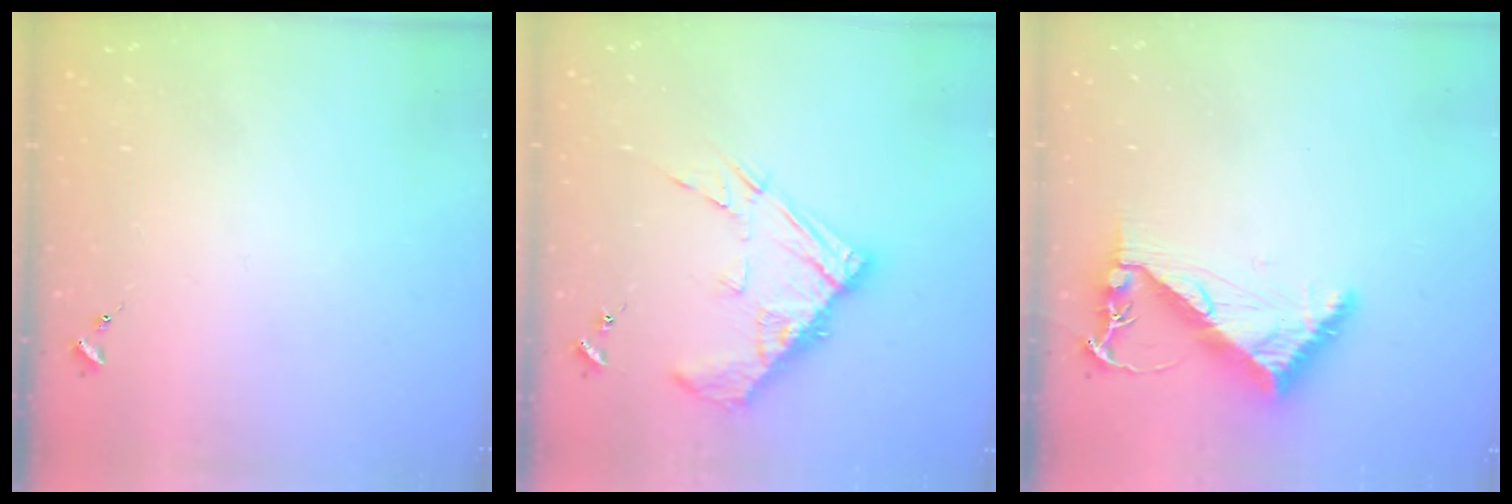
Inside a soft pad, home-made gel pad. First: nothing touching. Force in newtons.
{"total": 13.3, "press": 13.2, "slide": 1.2}
{"total": 6.8, "press": 6.8, "slide": 0.9}